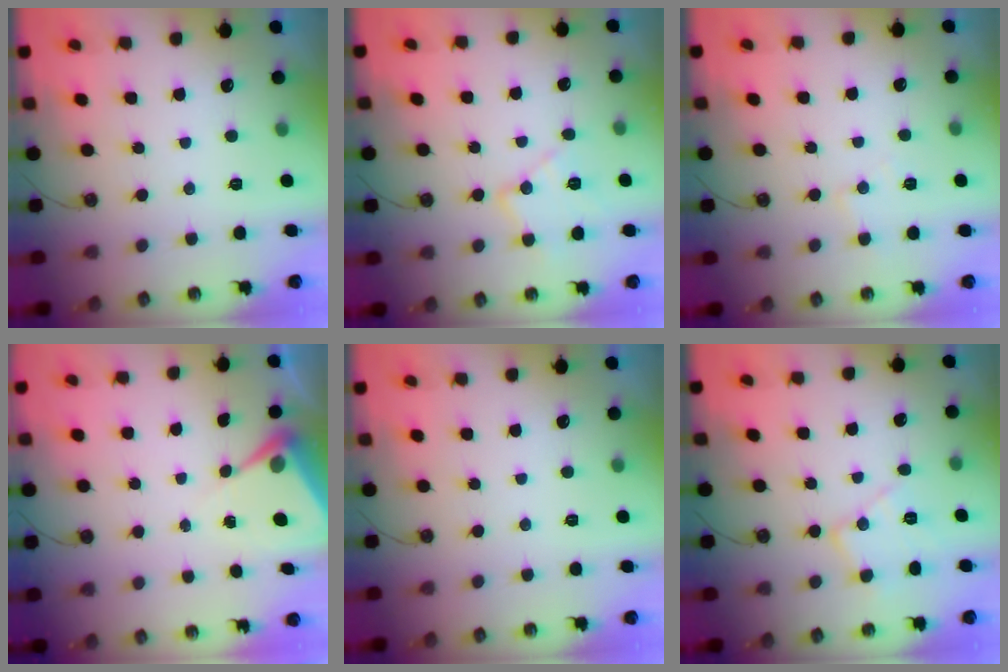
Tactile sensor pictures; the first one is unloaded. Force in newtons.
{"total": 12.5, "press": 12.5, "slide": 0.7}
{"total": 4.3, "press": 4.3, "slide": 0.6}
{"total": 6.5, "press": 6.5, "slide": 0.5}
{"total": 0.0}
{"total": 10.3, "press": 10.3, "slide": 0.5}